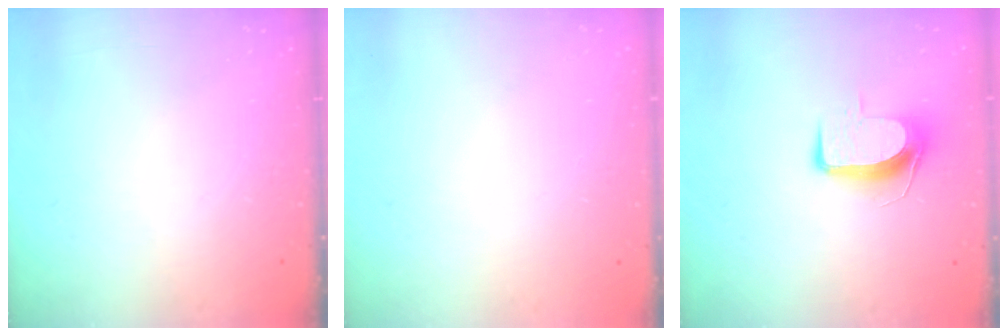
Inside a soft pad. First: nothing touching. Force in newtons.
{"total": 0.0}
{"total": 9.2, "press": 9.2, "slide": 0.7}